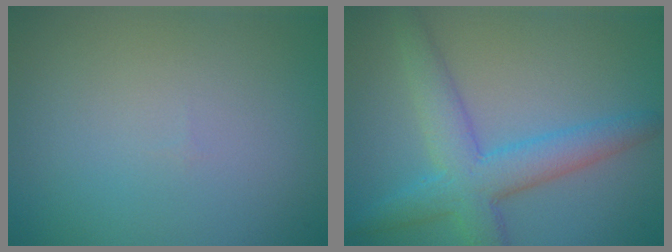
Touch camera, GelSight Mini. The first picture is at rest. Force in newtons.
{"total": 5.4, "press": 5.4, "slide": 0.1}